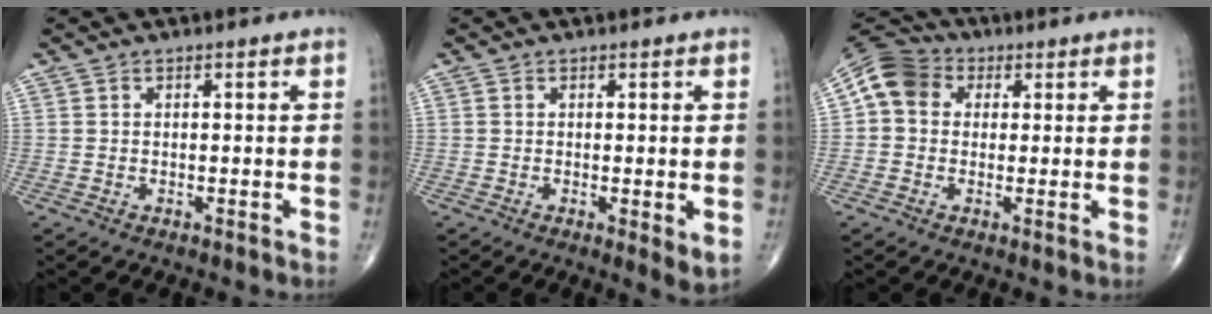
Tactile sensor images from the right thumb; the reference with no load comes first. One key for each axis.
{"total": 3.3, "fx": -0.4, "fy": 0.8, "fz": 3.2, "tx": -0.054, "ty": -0.015, "tz": -0.008}
{"total": 8.7, "fx": 1.7, "fy": 7.4, "fz": 4.3, "tx": -0.065, "ty": 0.020, "tz": 0.015}